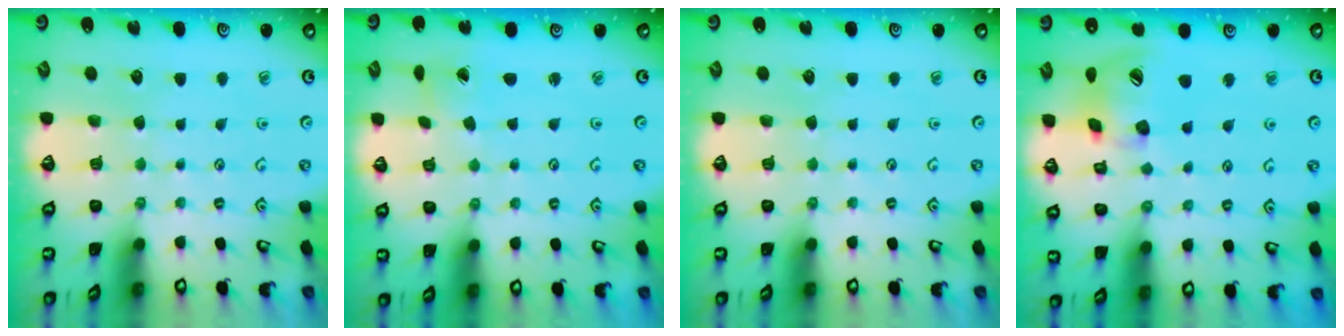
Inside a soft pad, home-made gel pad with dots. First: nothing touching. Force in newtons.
{"total": 0.5, "press": 0.5, "slide": 0.1}
{"total": 0.0}
{"total": 16.7, "press": 16.5, "slide": 2.3}